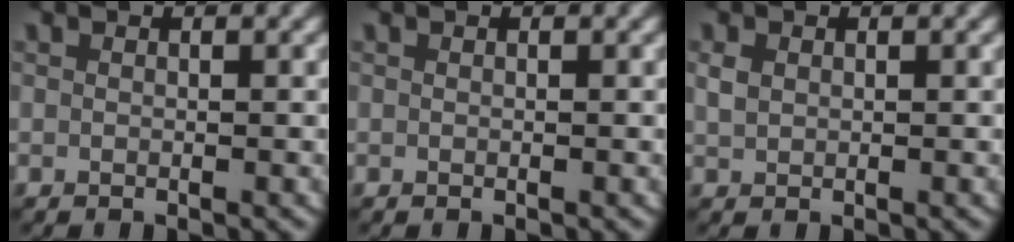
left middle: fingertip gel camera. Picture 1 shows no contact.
{"total": 0.0}
{"total": 1.3, "force": [0.3, 1.1, 0.7], "torque": [-0.018, 0.001, 0.012]}